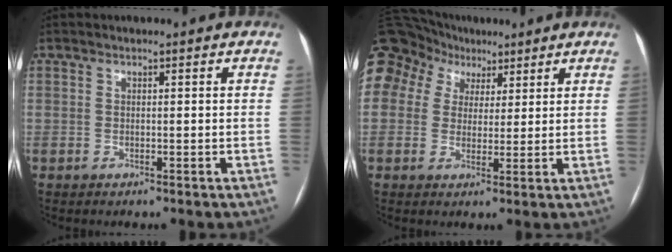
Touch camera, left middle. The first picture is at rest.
{"total": 17.2, "force": [9.0, 13.4, 5.8], "torque": [-0.195, 0.079, 0.174]}